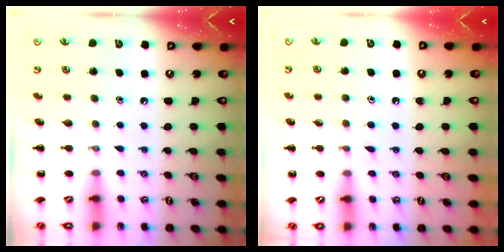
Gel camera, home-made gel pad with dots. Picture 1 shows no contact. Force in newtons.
{"total": 3.5, "press": 3.2, "slide": 1.6}